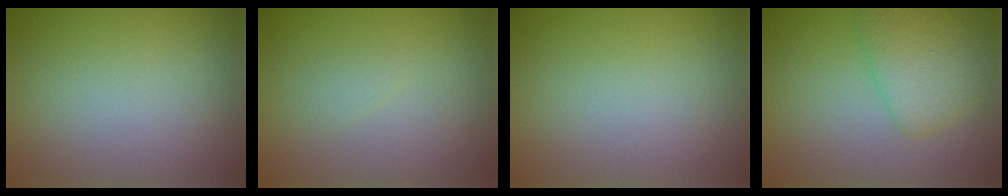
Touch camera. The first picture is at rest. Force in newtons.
{"total": 0.6, "press": 0.6, "slide": 0.1}
{"total": 0.0}
{"total": 3.7, "press": 3.7, "slide": 0.3}